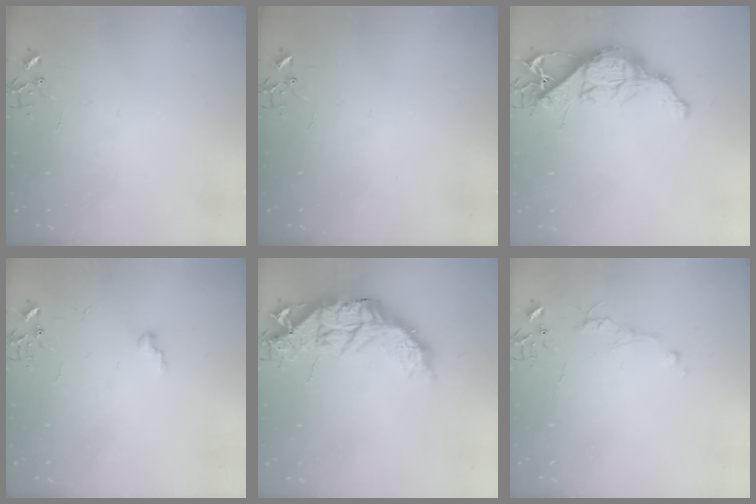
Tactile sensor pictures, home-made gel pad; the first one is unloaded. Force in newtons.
{"total": 0.0}
{"total": 12.8, "press": 12.7, "slide": 1.0}
{"total": 5.7, "press": 5.7, "slide": 0.5}
{"total": 16.2, "press": 16.2, "slide": 1.5}
{"total": 5.0, "press": 5.0, "slide": 0.6}